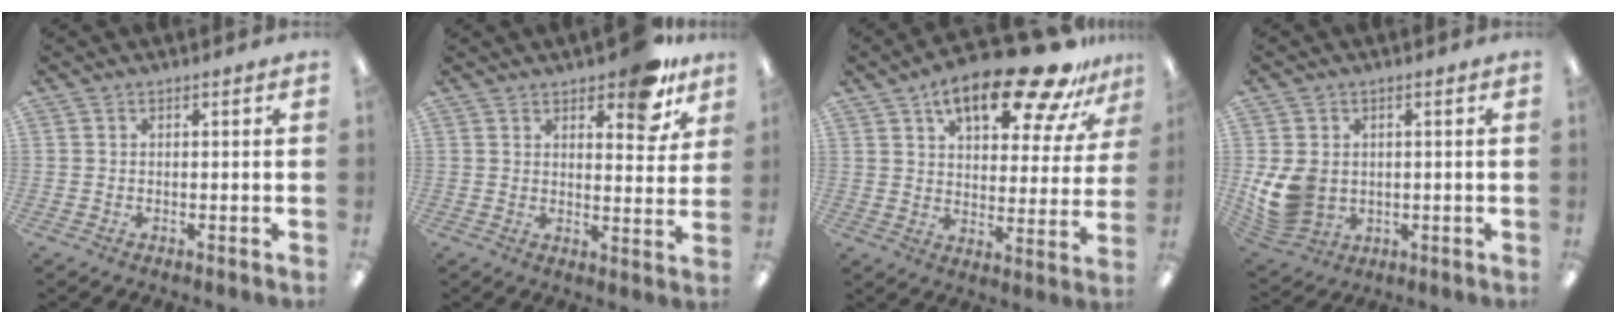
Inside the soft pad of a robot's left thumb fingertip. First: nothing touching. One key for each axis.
{"total": 10.4, "fx": 7.5, "fy": 4.2, "fz": 5.8, "tx": -0.061, "ty": -0.045, "tz": 0.125}
{"total": 20.6, "fx": 13.2, "fy": 7.9, "fz": 13.8, "tx": -0.197, "ty": -0.077, "tz": 0.214}
{"total": 9.8, "fx": -0.1, "fy": 8.1, "fz": 5.5, "tx": -0.124, "ty": 0.007, "tz": 0.004}